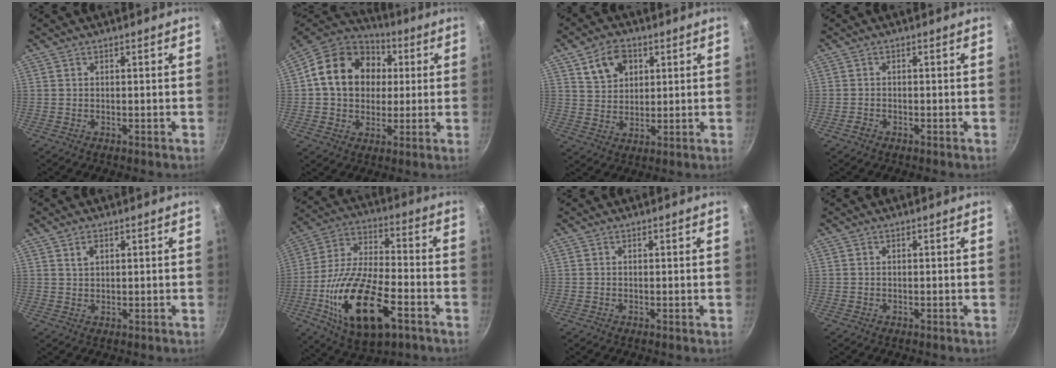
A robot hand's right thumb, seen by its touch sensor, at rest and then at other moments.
{"total": 18.4, "force": [3.2, 14.6, 10.8], "torque": [-0.160, 0.024, 0.041]}
{"total": 7.9, "force": [3.5, 5.7, 4.3], "torque": [-0.055, -0.003, 0.063]}
{"total": 1.0, "force": [-0.8, 0.4, 0.3], "torque": [-0.014, 0.006, -0.019]}
{"total": 2.2, "force": [1.1, 1.3, 1.4], "torque": [-0.017, 0.000, 0.022]}
{"total": 22.1, "force": [-8.1, 10.0, 18.0], "torque": [-0.331, 0.022, -0.144]}
{"total": 0.0}
{"total": 0.0}